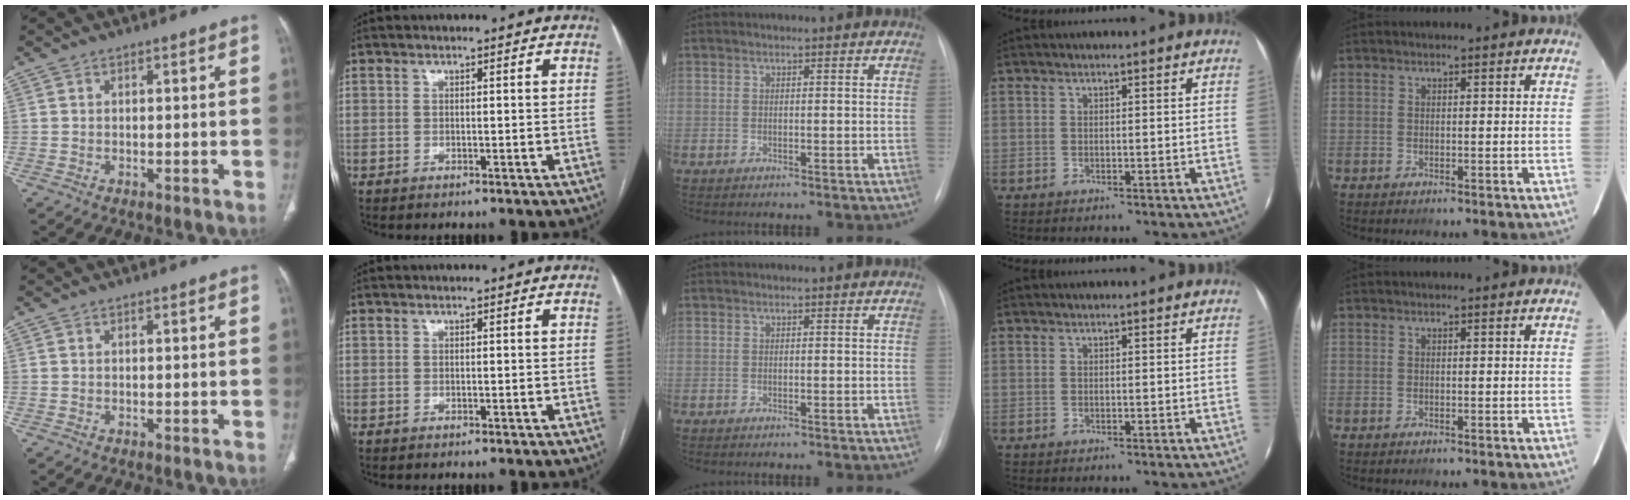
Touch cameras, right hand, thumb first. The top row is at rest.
{}